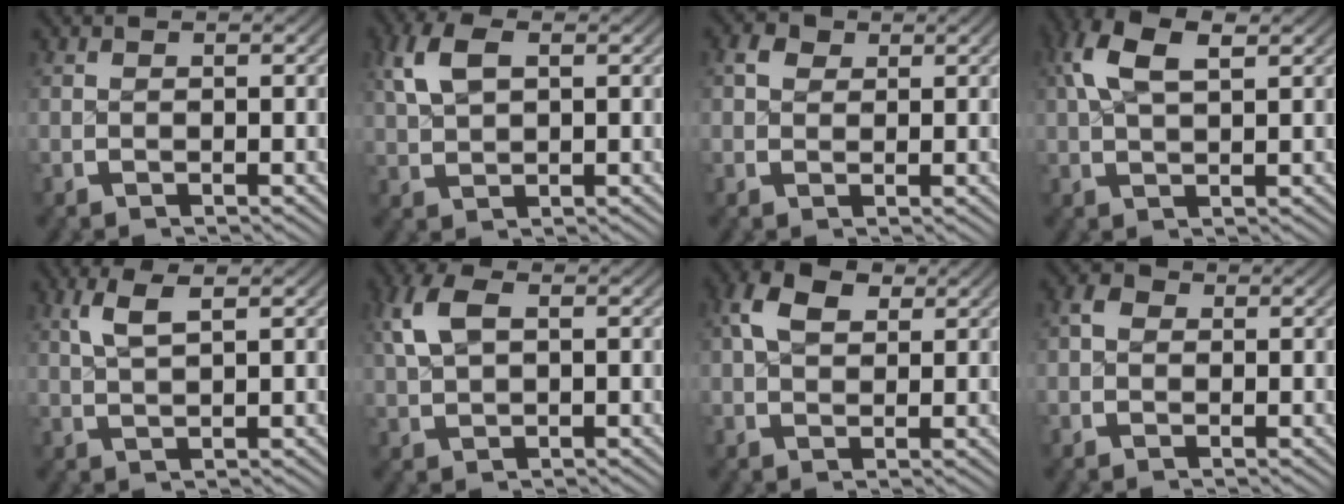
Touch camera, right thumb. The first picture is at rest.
{"total": 3.8, "force": [1.9, 1.9, 2.7], "torque": [-0.064, 0.005, 0.045]}
{"total": 2.2, "force": [1.3, 1.5, 1.1], "torque": [-0.014, 0.000, 0.022]}
{"total": 4.5, "force": [2.5, 1.6, 3.4], "torque": [-0.074, 0.005, 0.053]}
{"total": 3.0, "force": [2.0, 0.4, 2.2], "torque": [-0.046, 0.008, 0.045]}
{"total": 4.0, "force": [1.7, 2.1, 2.9], "torque": [-0.073, 0.005, 0.038]}
{"total": 4.8, "force": [2.4, 2.7, 3.1], "torque": [-0.053, 0.001, 0.044]}
{"total": 1.9, "force": [0.5, 1.5, 1.0], "torque": [-0.019, -0.001, 0.004]}